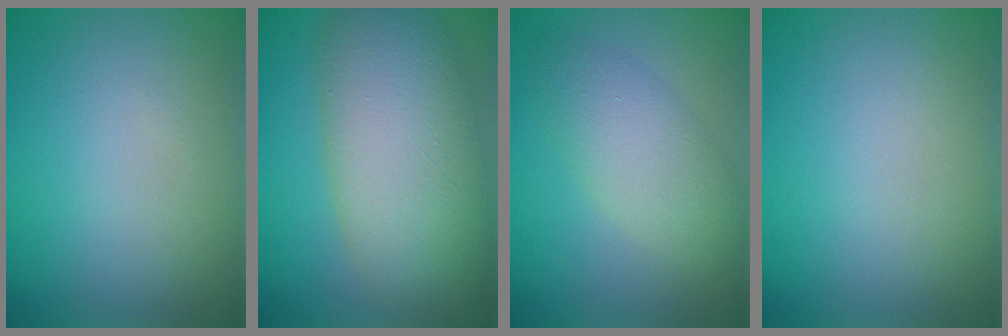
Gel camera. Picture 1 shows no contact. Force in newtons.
{"total": 10.6, "press": 10.6, "slide": 0.5}
{"total": 4.3, "press": 4.3, "slide": 0.2}
{"total": 0.0}